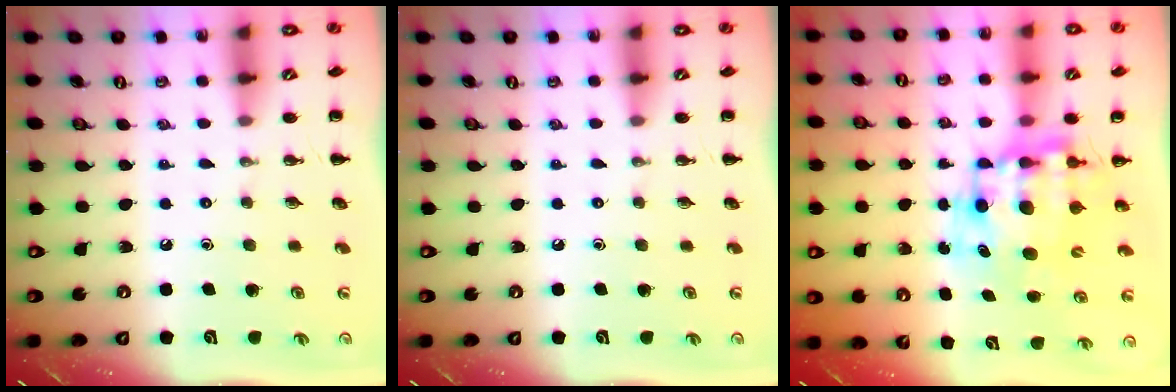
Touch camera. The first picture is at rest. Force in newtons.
{"total": 0.0}
{"total": 9.7, "press": 9.4, "slide": 2.4}